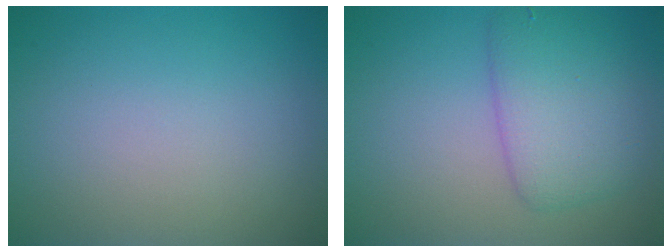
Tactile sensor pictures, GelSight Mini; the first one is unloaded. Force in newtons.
{"total": 4.6, "press": 4.6, "slide": 0.1}